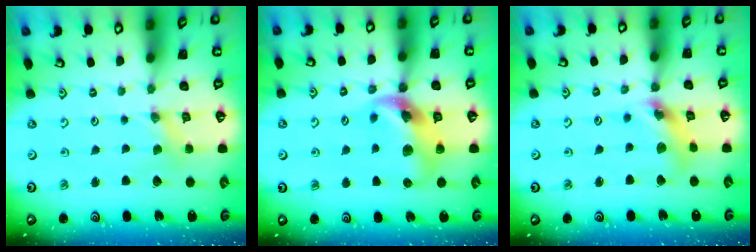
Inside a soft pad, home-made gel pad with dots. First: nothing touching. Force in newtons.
{"total": 13.1, "press": 13.0, "slide": 1.8}
{"total": 10.9, "press": 10.8, "slide": 1.4}